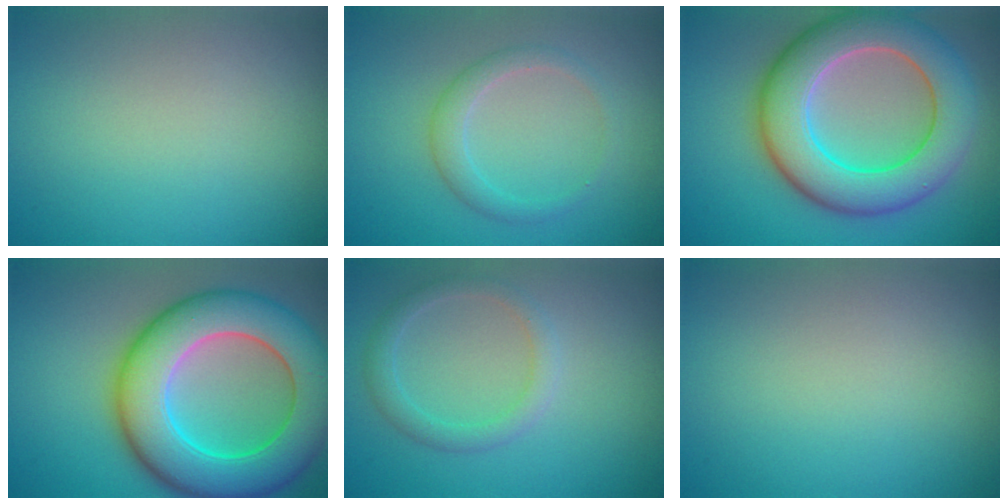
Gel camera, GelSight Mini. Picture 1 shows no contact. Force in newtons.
{"total": 2.1, "press": 2.1, "slide": 0.2}
{"total": 9.8, "press": 9.7, "slide": 0.7}
{"total": 11.7, "press": 11.7, "slide": 0.3}
{"total": 2.1, "press": 2.1, "slide": 0.3}
{"total": 0.0}